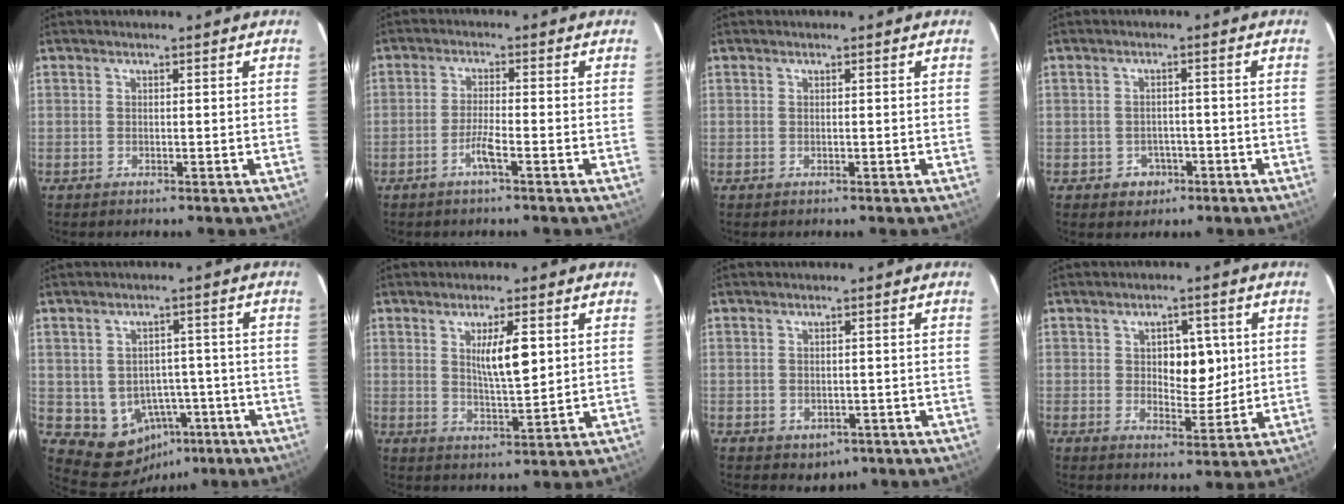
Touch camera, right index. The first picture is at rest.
{"total": 3.1, "force": [-1.7, -0.1, 2.6], "torque": [-0.051, -0.002, -0.036]}
{"total": 0.0}
{"total": 3.1, "force": [-1.5, 2.6, 0.8], "torque": [-0.007, 0.008, -0.016]}
{"total": 9.6, "force": [-3.4, 8.1, 3.9], "torque": [-0.055, 0.024, -0.029]}
{"total": 6.4, "force": [1.9, 1.2, 6.0], "torque": [-0.101, -0.006, 0.035]}
{"total": 3.0, "force": [-1.3, 2.4, 1.2], "torque": [-0.015, 0.003, -0.003]}
{"total": 6.4, "force": [1.3, 3.7, 5.1], "torque": [-0.063, 0.007, 0.024]}